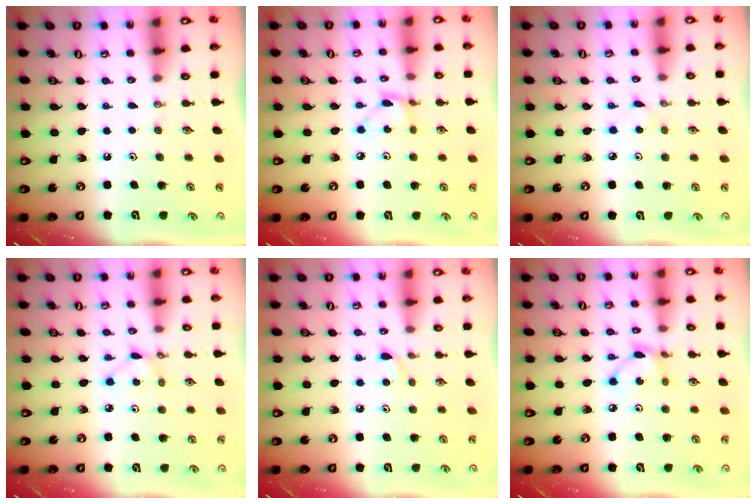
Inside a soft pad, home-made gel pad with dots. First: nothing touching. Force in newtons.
{"total": 3.0, "press": 3.0, "slide": 0.2}
{"total": 2.3, "press": 2.3, "slide": 0.3}
{"total": 3.1, "press": 3.1, "slide": 0.4}
{"total": 3.9, "press": 3.9, "slide": 0.6}
{"total": 4.0, "press": 4.0, "slide": 0.2}